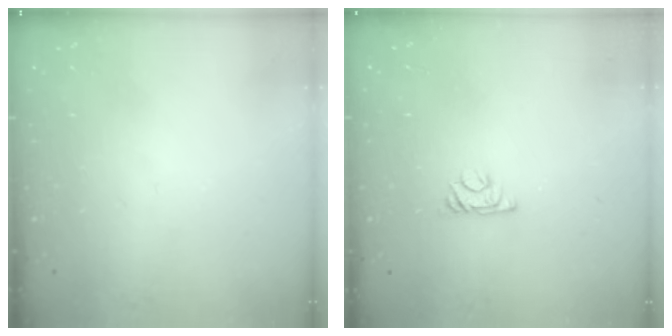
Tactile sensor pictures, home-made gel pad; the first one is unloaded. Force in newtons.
{"total": 4.3, "press": 4.3, "slide": 0.7}